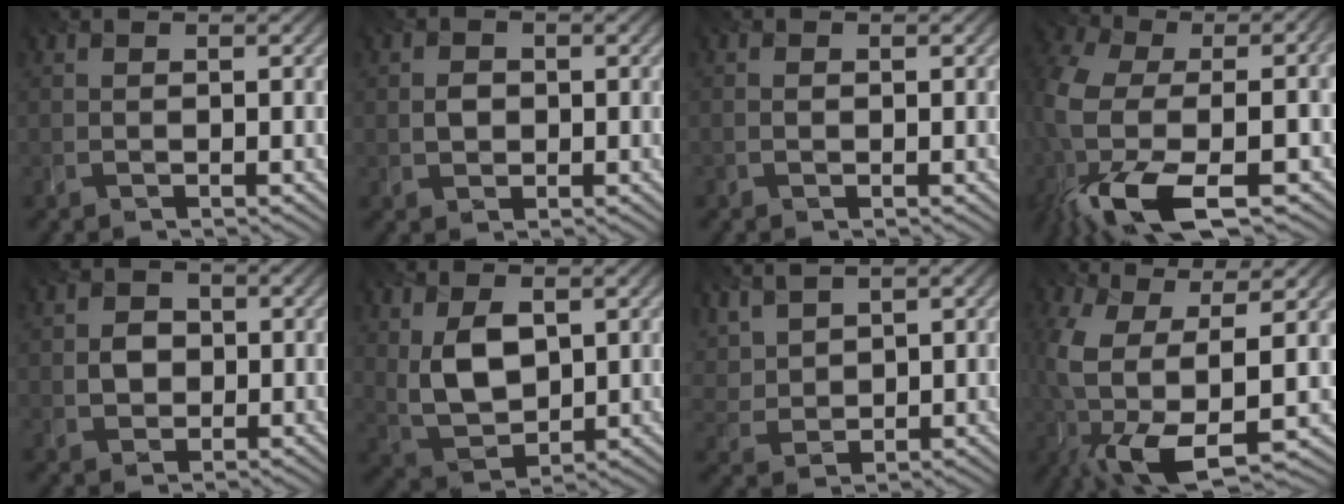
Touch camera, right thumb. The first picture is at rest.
{"total": 1.6, "force": [0.1, 1.4, 0.8], "torque": [-0.018, -0.002, -0.002]}
{"total": 0.0}
{"total": 15.5, "force": [-6.3, 6.1, 12.8], "torque": [-0.283, -0.021, -0.101]}
{"total": 2.8, "force": [0.0, 2.4, 1.3], "torque": [-0.028, -0.001, -0.005]}
{"total": 7.9, "force": [1.9, 4.8, 6.0], "torque": [-0.138, -0.005, 0.042]}
{"total": 4.5, "force": [3.2, 2.3, 2.0], "torque": [-0.063, 0.007, 0.069]}
{"total": 13.4, "force": [-2.7, 5.9, 11.7], "torque": [-0.265, -0.037, -0.036]}